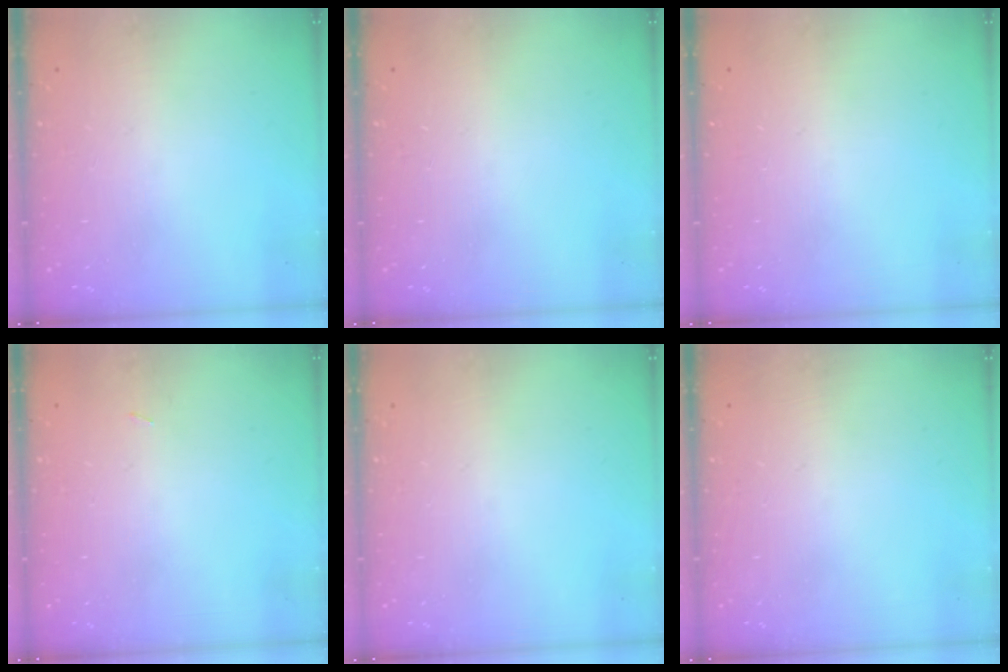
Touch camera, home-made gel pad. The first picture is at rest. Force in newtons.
{"total": 0.0}
{"total": 0.0}
{"total": 5.8, "press": 1.9, "slide": 5.5}
{"total": 0.0}
{"total": 0.0}